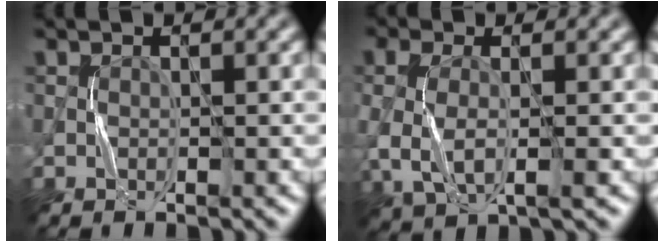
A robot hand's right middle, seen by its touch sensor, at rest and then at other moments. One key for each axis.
{"total": 4.3, "fx": 0.0, "fy": 2.4, "fz": 3.6, "tx": -0.093, "ty": 0.001, "tz": -0.003}